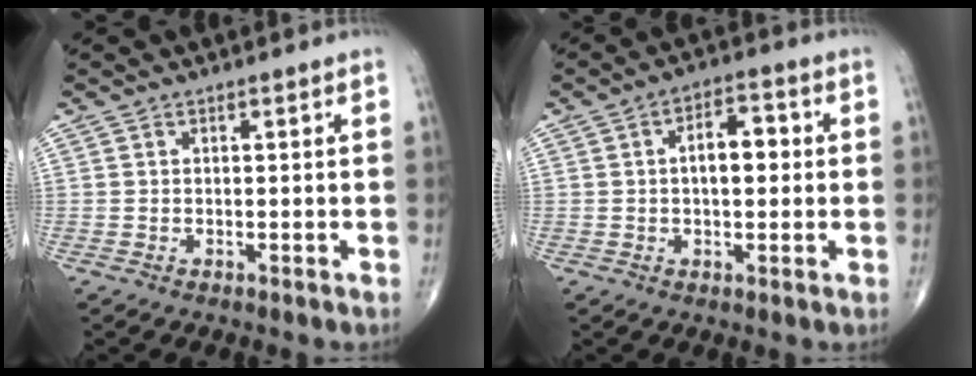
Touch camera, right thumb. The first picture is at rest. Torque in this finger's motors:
{"motor_torque": [1.02, 2.69, 0.99, 0.21, 0.07]}